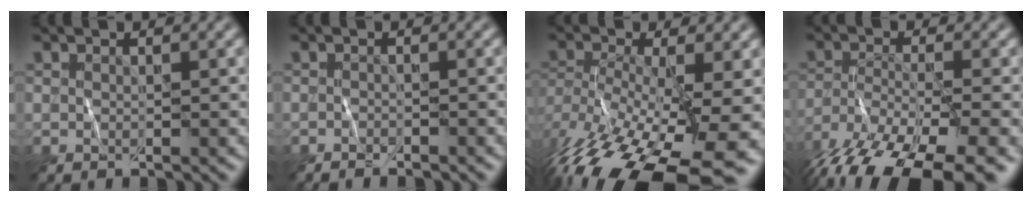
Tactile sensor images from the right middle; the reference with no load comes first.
{"total": 0.9, "force": [-0.9, 0.2, 0.3], "torque": [-0.003, -0.001, -0.016]}
{"total": 17.2, "force": [-10.2, 7.0, 11.9], "torque": [-0.243, -0.037, -0.137]}
{"total": 13.7, "force": [-10.5, 3.9, 7.8], "torque": [-0.155, -0.042, -0.163]}